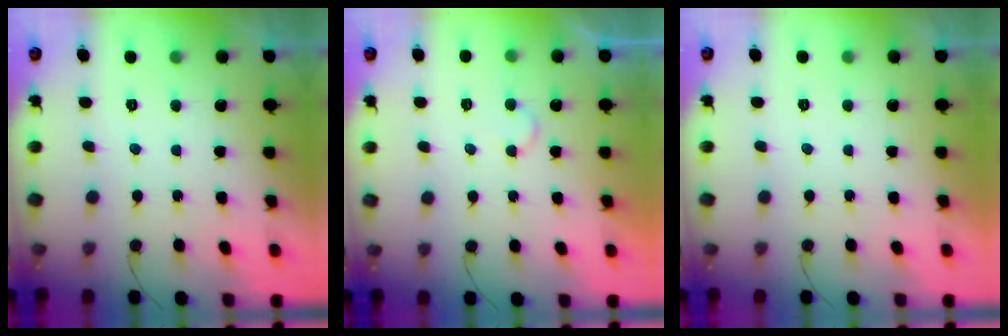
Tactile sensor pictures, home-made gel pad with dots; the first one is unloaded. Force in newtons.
{"total": 3.9, "press": 3.9, "slide": 0.3}
{"total": 1.8, "press": 1.8, "slide": 0.0}